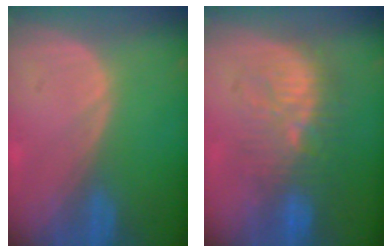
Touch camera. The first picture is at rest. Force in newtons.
{"total": 9.2, "press": 8.9, "slide": 2.1}